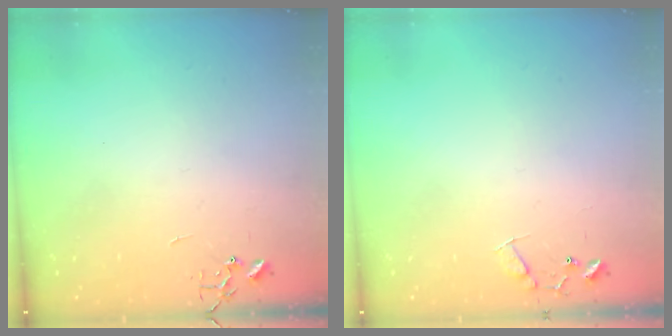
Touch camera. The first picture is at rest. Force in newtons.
{"total": 8.1, "press": 8.1, "slide": 0.5}